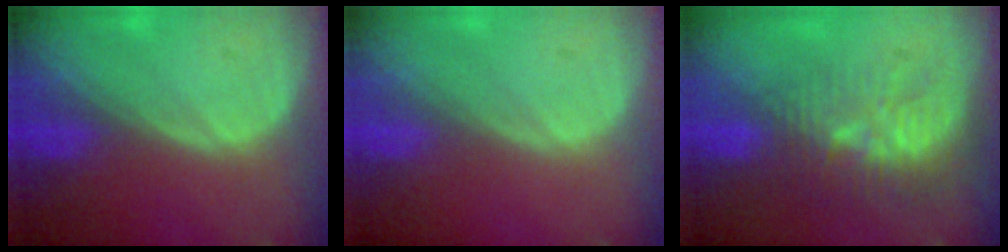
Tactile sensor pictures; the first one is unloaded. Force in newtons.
{"total": 0.0}
{"total": 10.2, "press": 8.8, "slide": 5.0}